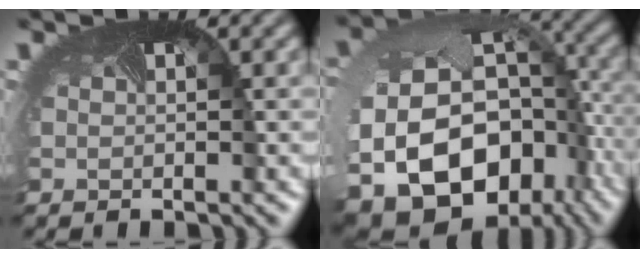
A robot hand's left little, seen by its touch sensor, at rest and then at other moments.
{"total": 18.5, "force": [-5.7, 13.0, 11.9], "torque": [-0.247, -0.058, -0.058]}